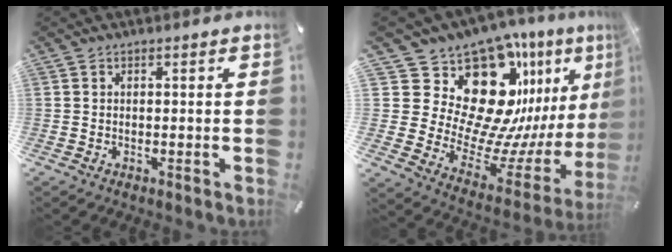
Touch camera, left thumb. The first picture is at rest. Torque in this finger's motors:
{"motor_torque": [3.21, 1.80, 0.53, -0.11, 0.06]}